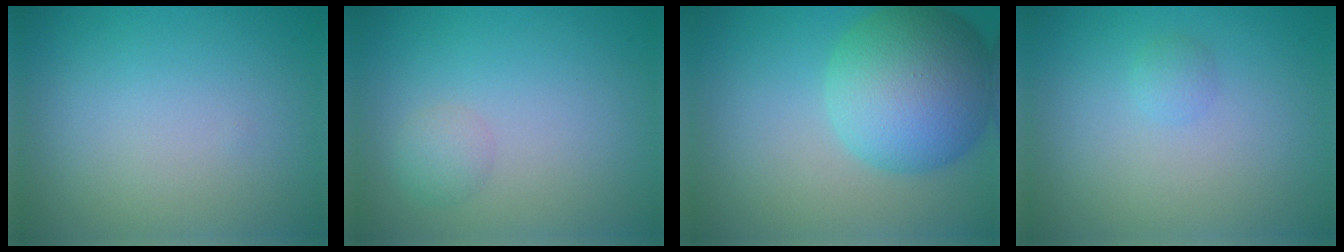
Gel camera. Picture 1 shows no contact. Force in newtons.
{"total": 1.4, "press": 1.4, "slide": 0.1}
{"total": 9.6, "press": 9.6, "slide": 0.5}
{"total": 0.8, "press": 0.8, "slide": 0.1}